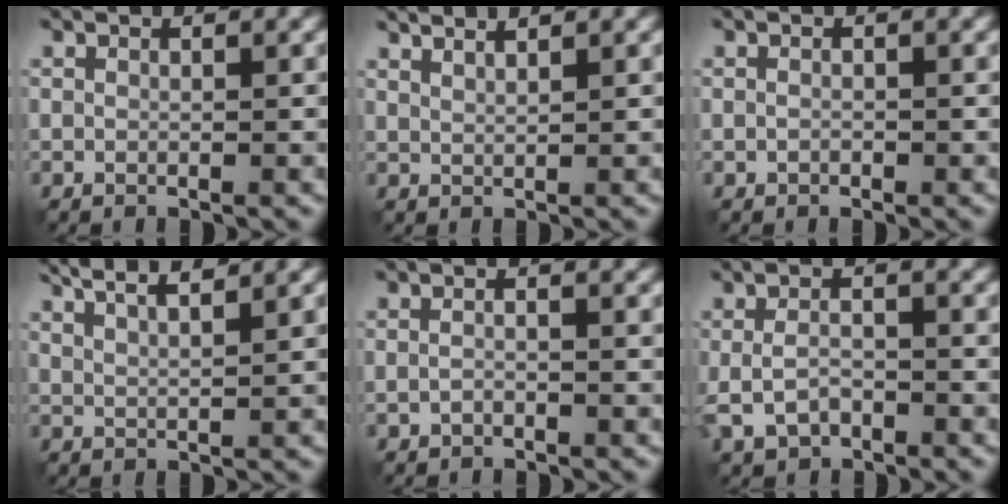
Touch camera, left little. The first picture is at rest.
{"total": 2.2, "force": [1.8, 0.4, 1.1], "torque": [-0.007, 0.006, 0.018]}
{"total": 0.7, "force": [-0.5, 0.4, 0.3], "torque": [-0.004, -0.001, -0.008]}
{"total": 5.9, "force": [4.1, 1.5, 3.9], "torque": [-0.045, 0.026, 0.037]}
{"total": 1.1, "force": [-0.4, 0.5, 0.9], "torque": [-0.018, -0.008, -0.010]}
{"total": 3.0, "force": [-1.5, 1.6, 2.1], "torque": [-0.049, -0.004, -0.031]}